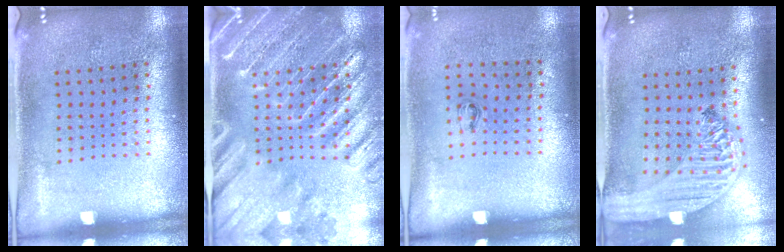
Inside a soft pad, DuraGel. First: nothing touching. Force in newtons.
{"total": 3.8, "press": 3.6, "slide": 1.4}
{"total": 0.6, "press": 0.2, "slide": 0.5}
{"total": 2.9, "press": 2.2, "slide": 1.8}